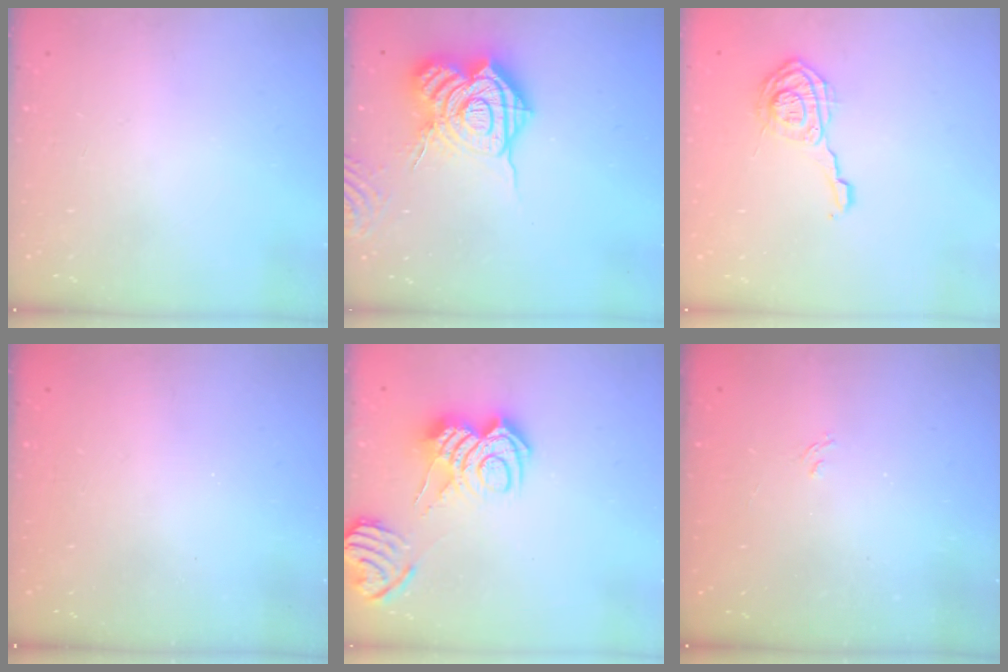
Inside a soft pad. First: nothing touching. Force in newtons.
{"total": 20.6, "press": 20.5, "slide": 2.3}
{"total": 9.2, "press": 9.1, "slide": 0.6}
{"total": 2.4, "press": 2.2, "slide": 0.8}
{"total": 11.9, "press": 11.8, "slide": 1.1}
{"total": 1.3, "press": 0.7, "slide": 1.2}